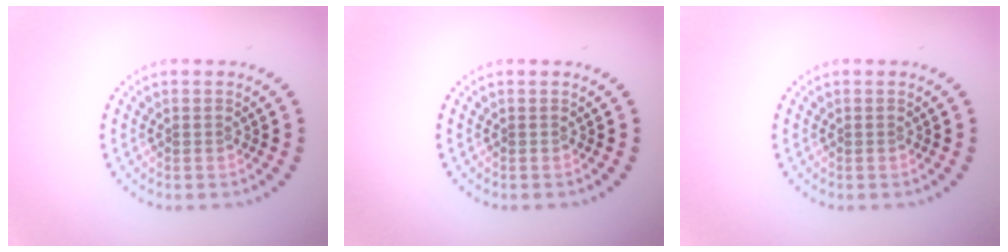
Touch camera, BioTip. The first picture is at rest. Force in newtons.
{"total": 0.0}
{"total": 0.0}